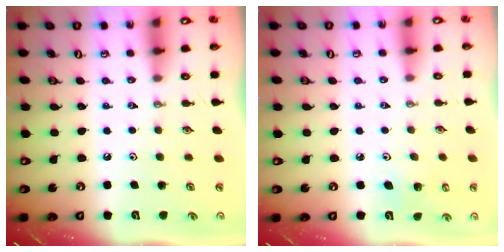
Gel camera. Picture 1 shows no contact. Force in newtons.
{"total": 5.4, "press": 5.3, "slide": 1.3}